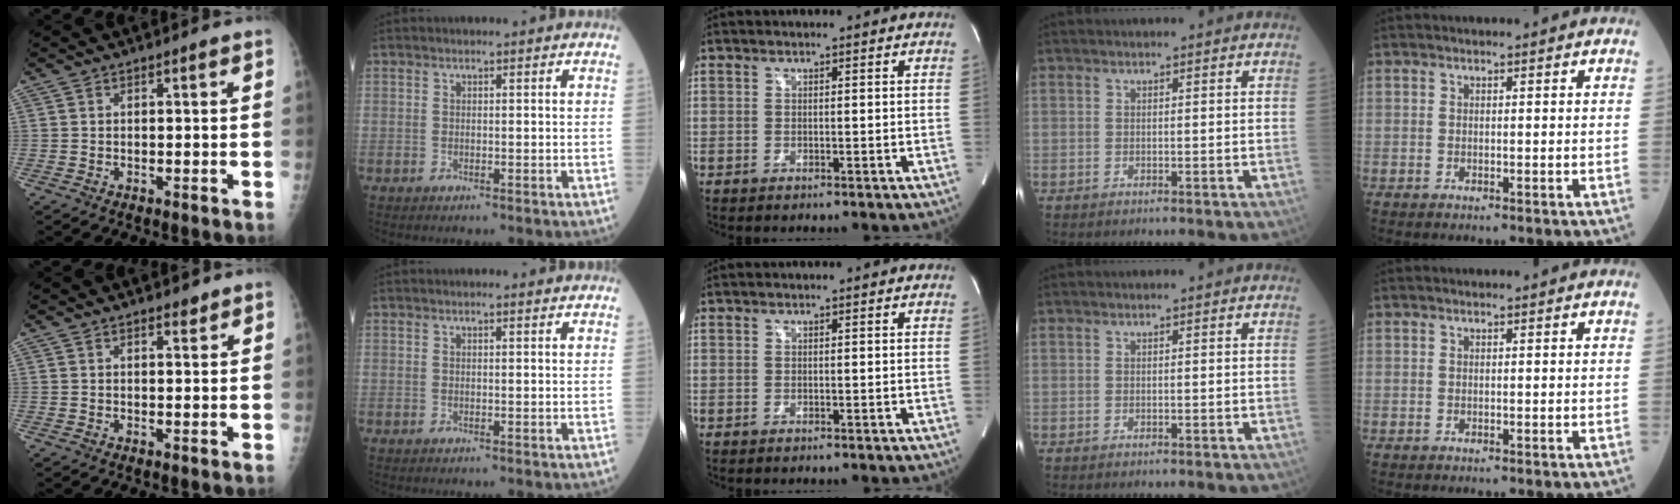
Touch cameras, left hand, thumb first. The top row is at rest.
{"thumb": {"total": 1.8, "force": [1.4, 0.7, 0.8], "torque": [-0.004, -0.009, 0.019]}, "index": {"total": 1.0, "force": [1.0, 0.1, 0.4], "torque": [-0.012, 0.003, 0.010]}}